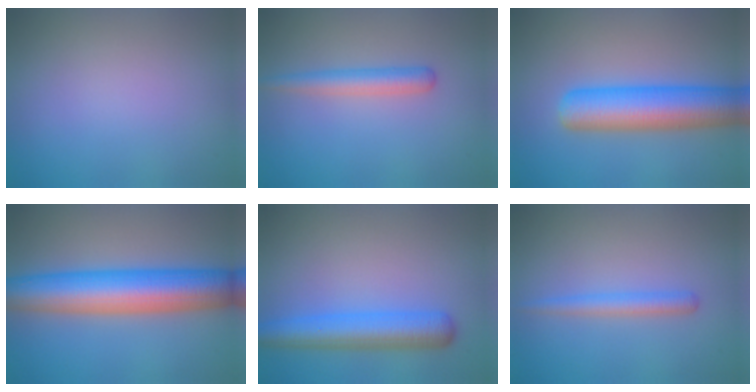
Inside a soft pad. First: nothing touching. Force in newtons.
{"total": 2.5, "press": 2.5, "slide": 0.1}
{"total": 7.9, "press": 7.9, "slide": 0.2}
{"total": 10.1, "press": 10.1, "slide": 0.3}
{"total": 5.3, "press": 5.3, "slide": 0.2}
{"total": 1.9, "press": 1.9, "slide": 0.0}